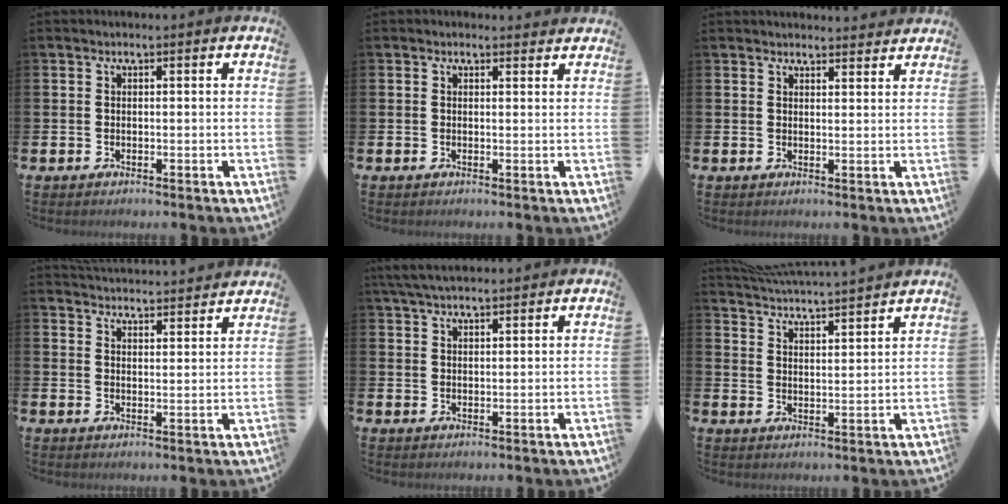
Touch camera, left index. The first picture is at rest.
{"total": 0.9, "force": [0.8, 0.4, 0.1], "torque": [0.006, 0.002, 0.013]}
{"total": 2.6, "force": [2.5, 0.5, -0.1], "torque": [0.007, -0.016, 0.044]}
{"total": 4.4, "force": [4.4, 0.1, -0.2], "torque": [-0.006, -0.033, 0.079]}
{"total": 4.6, "force": [4.2, 0.9, 1.7], "torque": [-0.037, -0.008, 0.078]}
{"total": 4.7, "force": [4.7, -0.4, 0.3], "torque": [-0.028, -0.041, 0.081]}